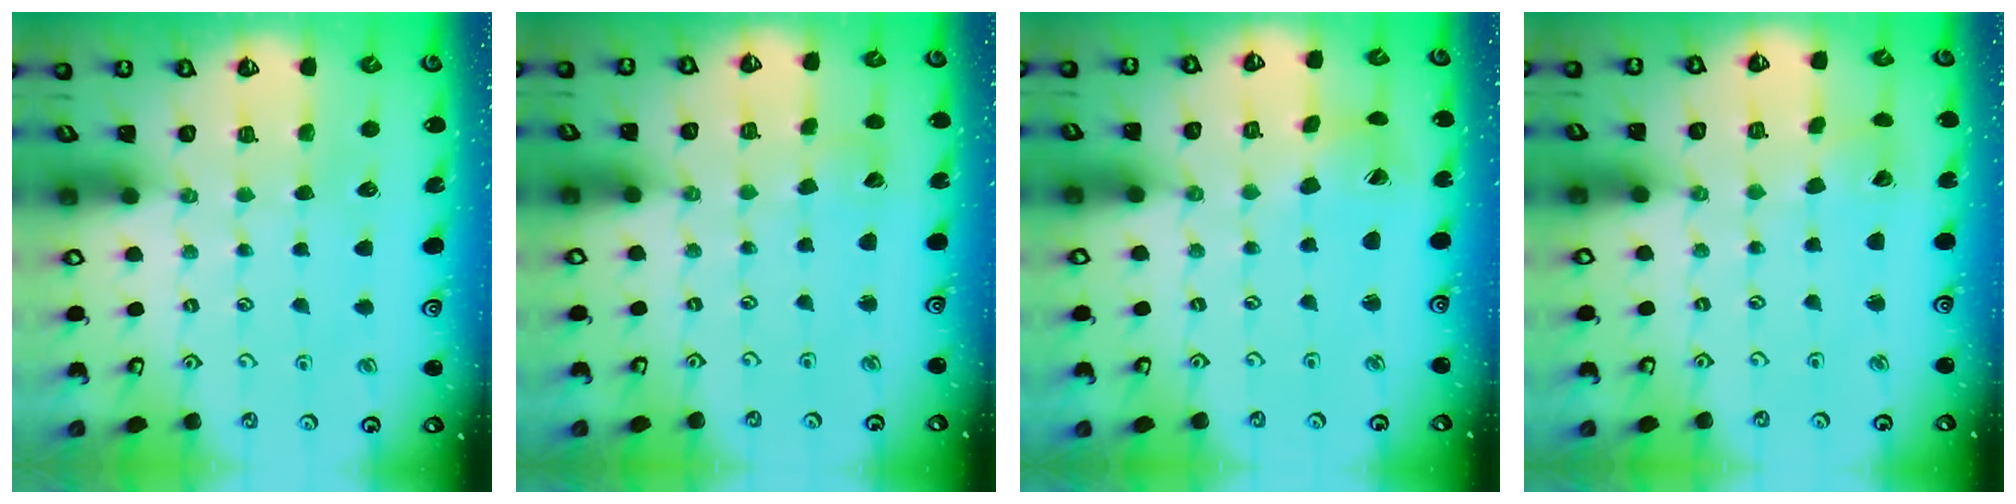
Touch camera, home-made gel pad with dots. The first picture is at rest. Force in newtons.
{"total": 2.9, "press": 2.9, "slide": 0.3}
{"total": 3.3, "press": 3.3, "slide": 0.5}
{"total": 2.3, "press": 2.3, "slide": 0.3}